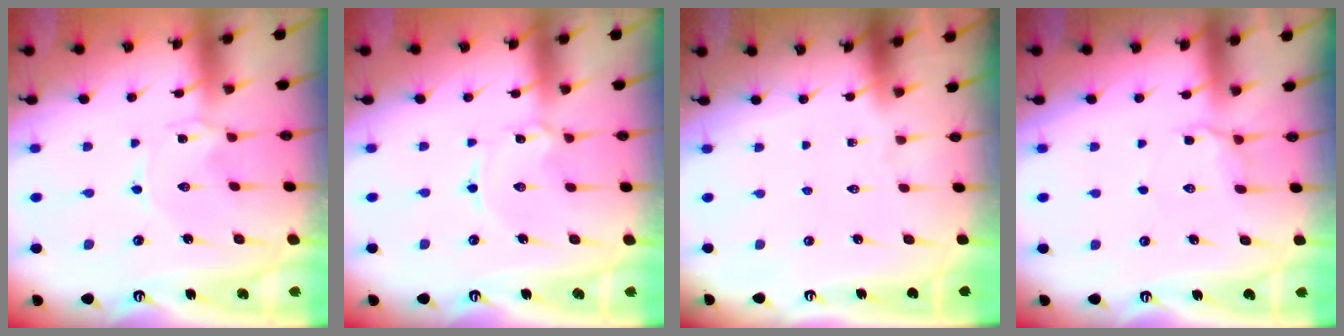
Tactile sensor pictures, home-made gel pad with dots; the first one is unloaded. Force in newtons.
{"total": 1.6, "press": 1.6, "slide": 0.2}
{"total": 0.0}
{"total": 5.1, "press": 5.0, "slide": 1.0}